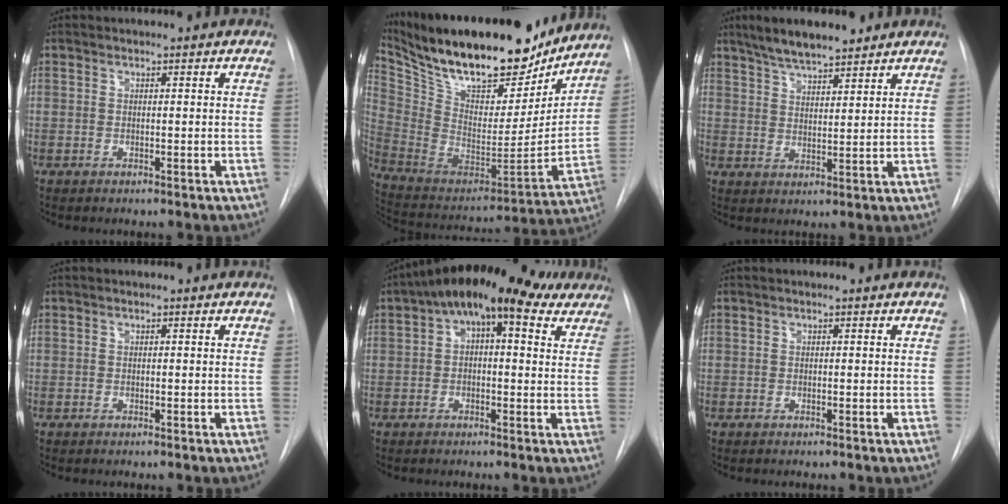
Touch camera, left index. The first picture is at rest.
{"total": 28.5, "force": [23.2, 8.3, 14.3], "torque": [-0.268, -0.011, 0.365]}
{"total": 8.8, "force": [7.2, 1.7, 4.8], "torque": [-0.081, 0.014, 0.122]}
{"total": 0.0}
{"total": 17.7, "force": [10.5, 7.5, 12.1], "torque": [-0.196, 0.072, 0.149]}
{"total": 0.0}